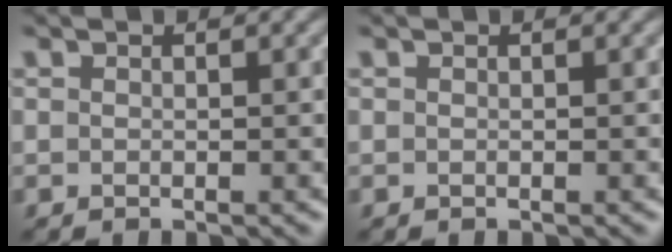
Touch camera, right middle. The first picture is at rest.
{"total": 0.0}